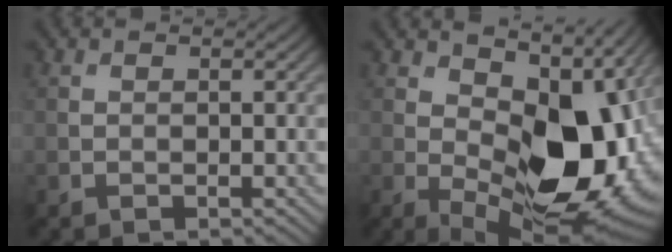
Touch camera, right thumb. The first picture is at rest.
{"total": 15.9, "force": [1.5, 8.5, 13.4], "torque": [-0.196, -0.013, 0.039]}